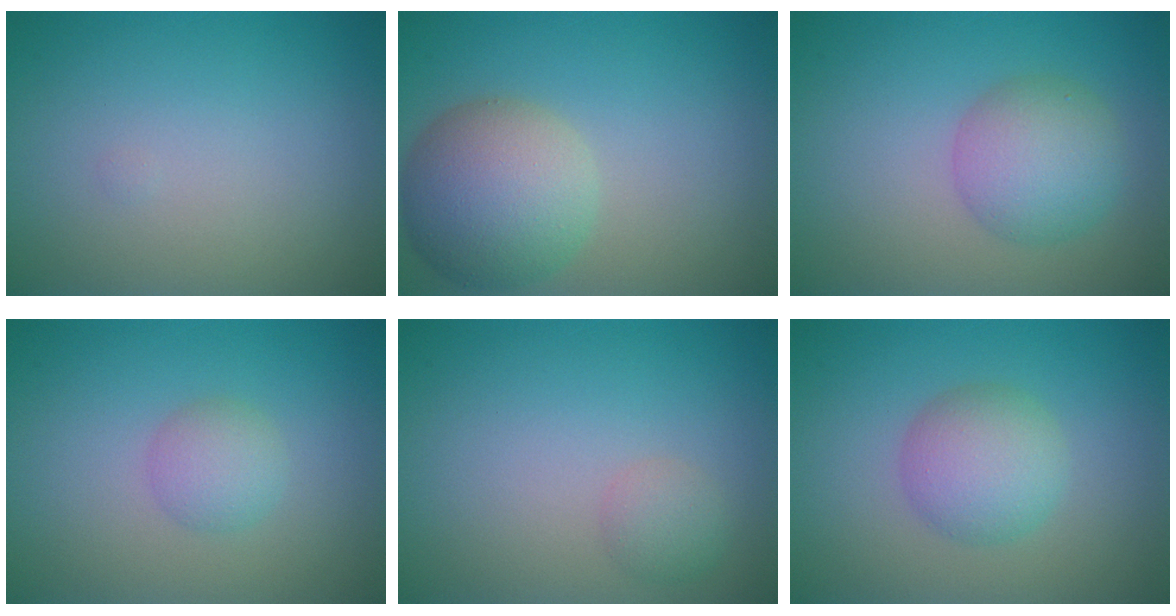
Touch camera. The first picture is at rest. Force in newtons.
{"total": 6.9, "press": 6.9, "slide": 0.2}
{"total": 4.5, "press": 4.5, "slide": 0.1}
{"total": 2.0, "press": 2.0, "slide": 0.1}
{"total": 1.5, "press": 1.5, "slide": 0.0}
{"total": 3.9, "press": 3.9, "slide": 0.2}